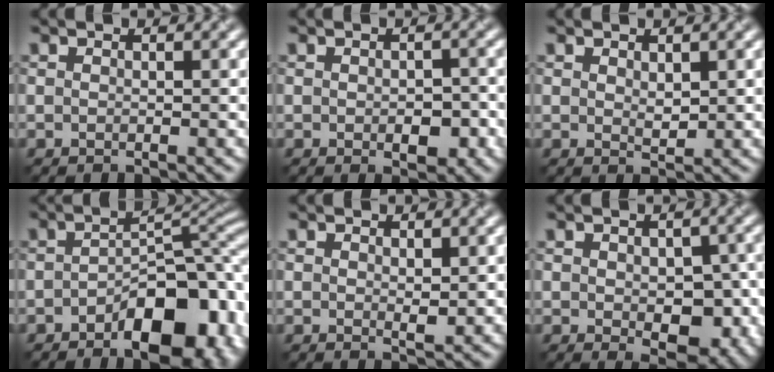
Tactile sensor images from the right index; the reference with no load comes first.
{"total": 2.6, "force": [-0.6, 1.4, 2.1], "torque": [-0.026, -0.005, -0.005]}
{"total": 1.2, "force": [0.5, 0.6, 0.8], "torque": [-0.015, -0.004, 0.014]}
{"total": 11.0, "force": [-4.7, 5.3, 8.4], "torque": [-0.105, 0.004, -0.069]}
{"total": 0.8, "force": [0.3, 0.2, 0.7], "torque": [-0.012, -0.004, 0.006]}
{"total": 5.8, "force": [-0.9, 3.2, 4.7], "torque": [-0.065, -0.014, -0.007]}